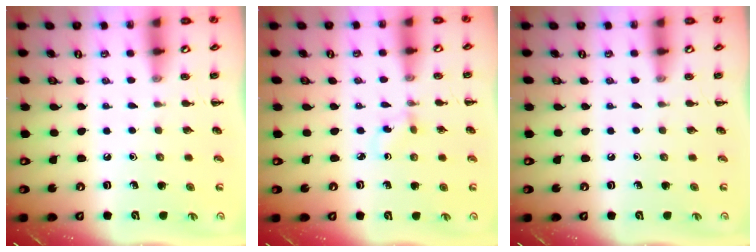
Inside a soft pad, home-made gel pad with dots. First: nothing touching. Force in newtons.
{"total": 1.4, "press": 1.2, "slide": 0.7}
{"total": 0.0}